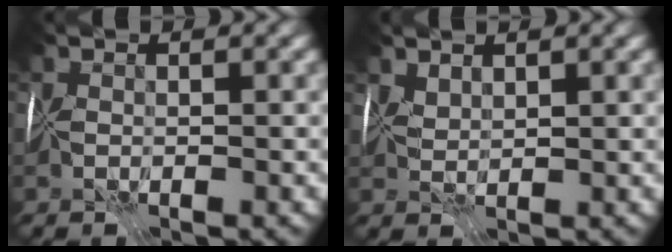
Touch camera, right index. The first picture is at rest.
{"total": 1.8, "force": [1.6, -0.7, -0.5], "torque": [0.011, 0.000, 0.038]}